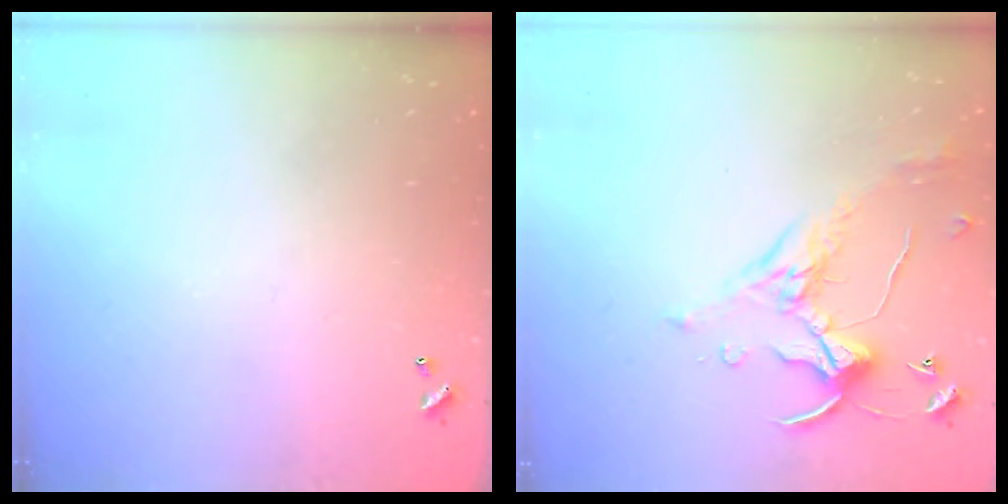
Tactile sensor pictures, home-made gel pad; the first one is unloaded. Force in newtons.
{"total": 1.6, "press": 1.2, "slide": 1.1}